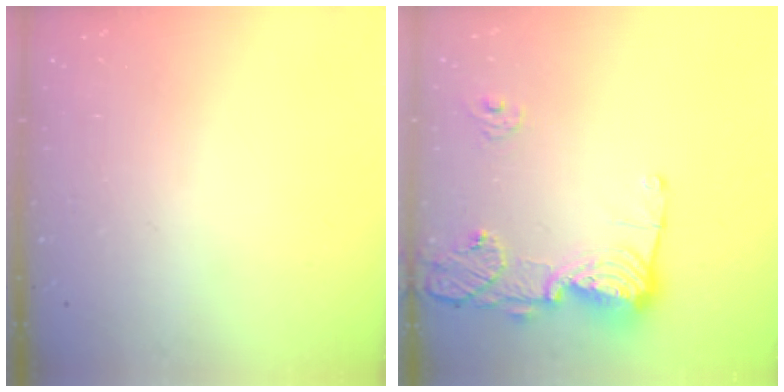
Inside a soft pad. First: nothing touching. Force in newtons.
{"total": 15.9, "press": 15.9, "slide": 1.5}